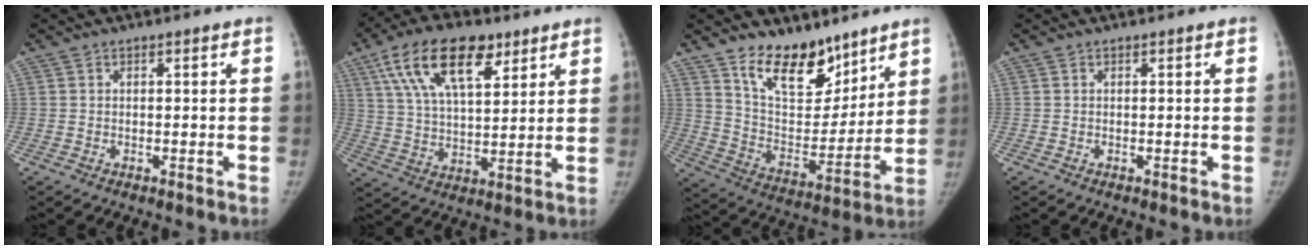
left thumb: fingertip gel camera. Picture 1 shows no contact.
{"total": 17.0, "force": [8.9, 8.2, 12.0], "torque": [-0.185, -0.017, 0.159]}
{"total": 16.1, "force": [11.5, 8.2, 7.8], "torque": [-0.071, -0.082, 0.205]}
{"total": 0.0}